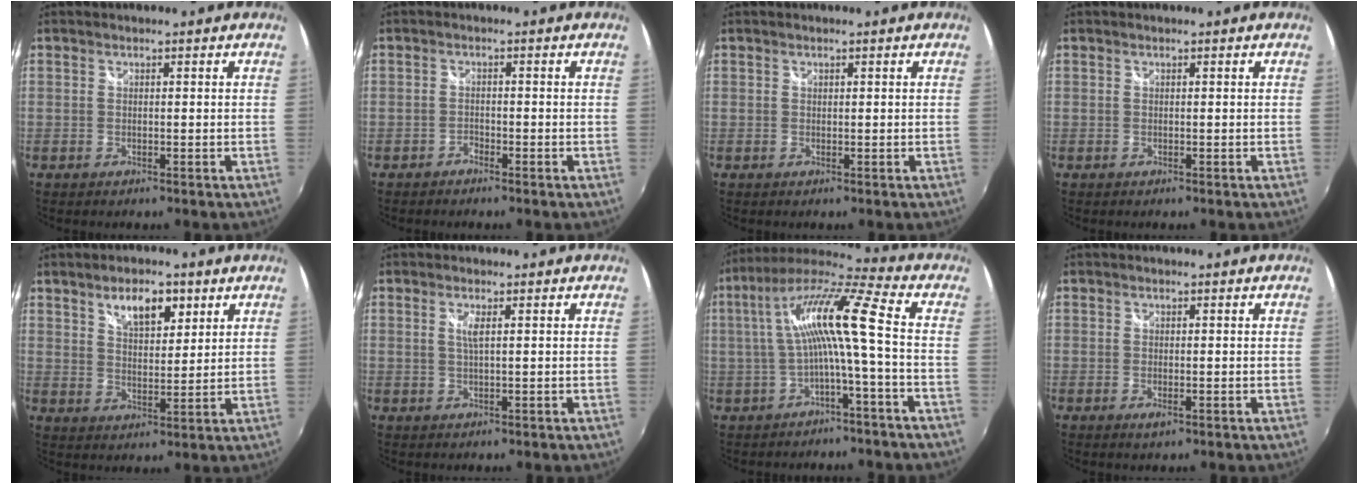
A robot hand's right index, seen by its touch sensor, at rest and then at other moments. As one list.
[{"total": 1.4, "force": [-1.2, 0.6, 0.2], "torque": [-0.005, -0.001, -0.024]}, {"total": 0.0}, {"total": 0.0}, {"total": 7.6, "force": [4.4, 3.4, 5.2], "torque": [-0.084, 0.009, 0.076]}, {"total": 1.8, "force": [0.6, 0.0, 1.8], "torque": [-0.033, -0.001, 0.009]}, {"total": 12.3, "force": [-1.0, 0.0, 12.3], "torque": [-0.236, 0.018, -0.015]}, {"total": 1.3, "force": [-0.5, 0.6, 1.1], "torque": [-0.022, -0.005, -0.007]}]